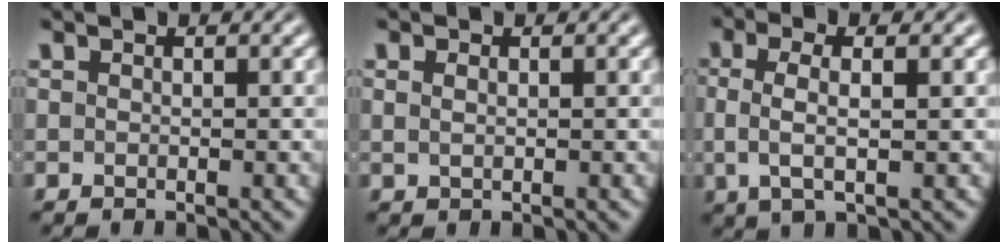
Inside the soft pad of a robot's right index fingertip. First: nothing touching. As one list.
[{"total": 0.7, "force": [0.3, -0.6, 0.3], "torque": [0.000, -0.005, 0.013]}, {"total": 3.7, "force": [0.5, 1.2, 3.5], "torque": [-0.066, 0.000, 0.012]}]